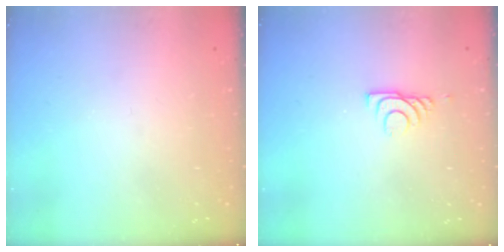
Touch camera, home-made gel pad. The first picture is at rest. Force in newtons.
{"total": 5.9, "press": 5.9, "slide": 0.9}